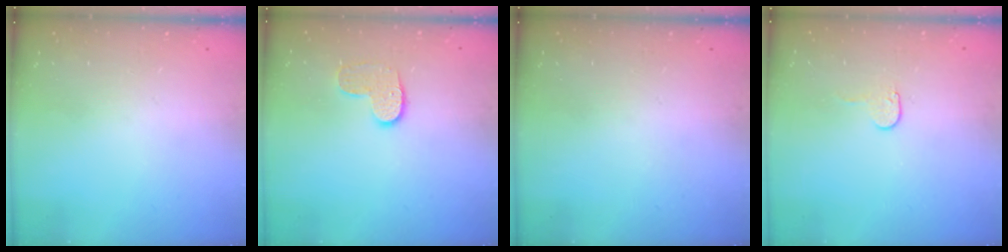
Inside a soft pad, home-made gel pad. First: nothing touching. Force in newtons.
{"total": 7.3, "press": 7.3, "slide": 0.2}
{"total": 0.0}
{"total": 4.5, "press": 4.5, "slide": 0.5}